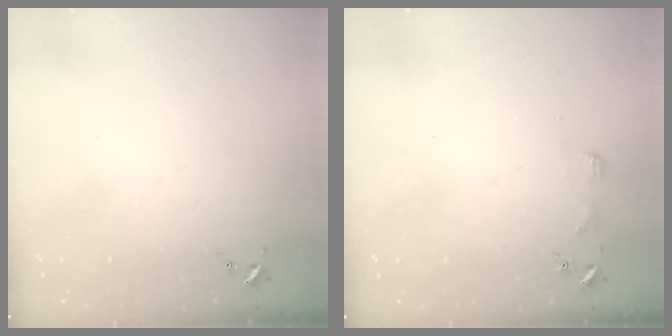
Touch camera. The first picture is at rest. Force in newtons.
{"total": 3.4, "press": 3.3, "slide": 0.4}